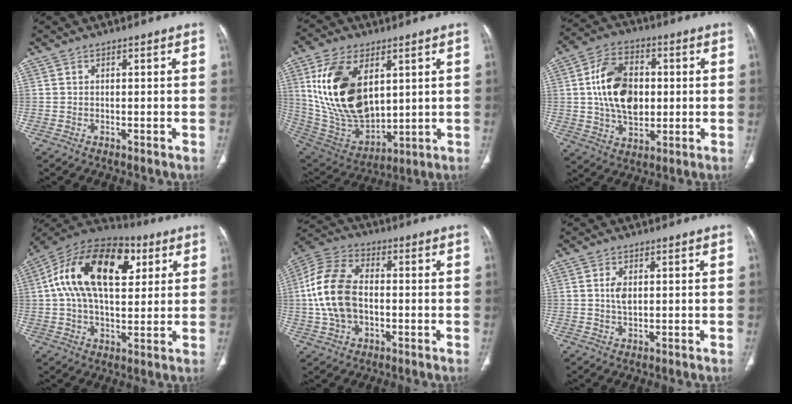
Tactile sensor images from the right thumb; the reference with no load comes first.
{"total": 21.8, "force": [5.9, 12.6, 16.8], "torque": [-0.303, -0.030, 0.127]}
{"total": 14.9, "force": [1.3, 9.9, 11.1], "torque": [-0.172, 0.007, 0.023]}
{"total": 22.4, "force": [6.1, 12.4, 17.7], "torque": [-0.297, 0.017, 0.091]}
{"total": 14.6, "force": [-0.5, 9.5, 11.1], "torque": [-0.226, 0.026, -0.012]}
{"total": 2.9, "force": [0.6, 1.6, 2.3], "torque": [-0.044, -0.003, 0.012]}